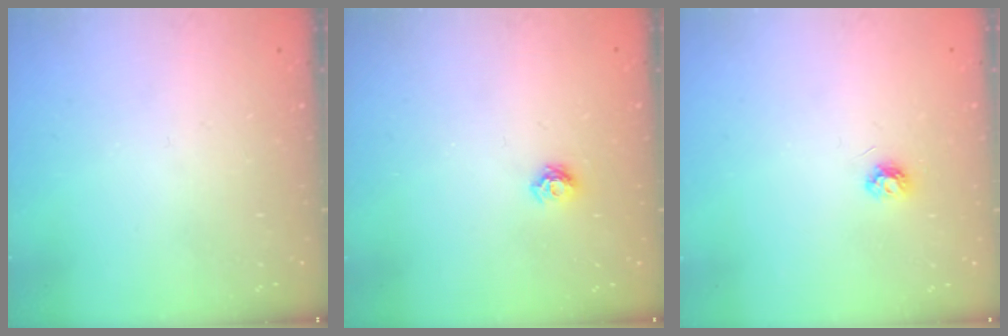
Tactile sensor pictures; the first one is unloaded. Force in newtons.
{"total": 4.9, "press": 4.8, "slide": 0.6}
{"total": 3.8, "press": 3.8, "slide": 0.5}